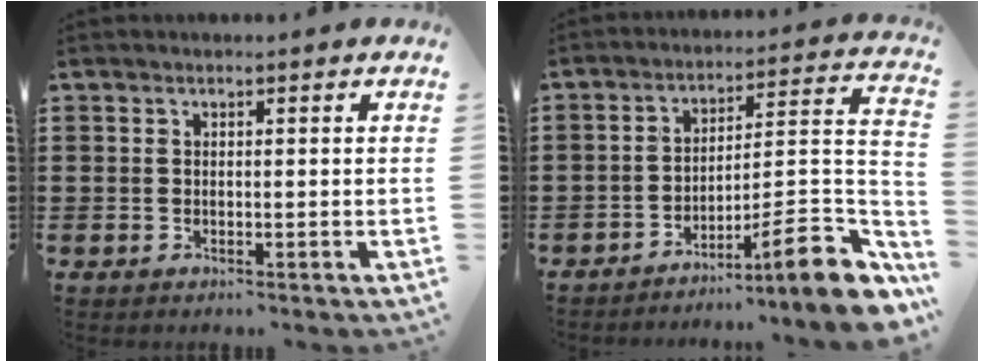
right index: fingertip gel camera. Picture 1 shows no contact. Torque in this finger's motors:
{"motor_torque": [1.10, -0.96, 0.75, 0.18]}